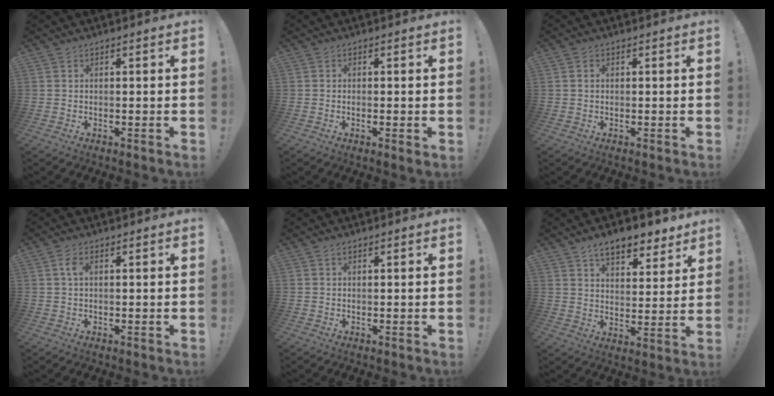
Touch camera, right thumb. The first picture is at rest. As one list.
[{"total": 1.0, "force": [0.1, 0.0, 1.0], "torque": [-0.008, -0.004, 0.000]}, {"total": 0.7, "force": [0.0, 0.6, 0.4], "torque": [-0.008, 0.003, 0.000]}, {"total": 2.6, "force": [0.6, 1.3, 2.2], "torque": [-0.040, 0.004, 0.009]}, {"total": 0.6, "force": [0.4, 0.3, 0.3], "torque": [-0.003, 0.000, 0.006]}, {"total": 10.4, "force": [7.7, 4.6, 5.3], "torque": [-0.073, -0.045, 0.137]}]